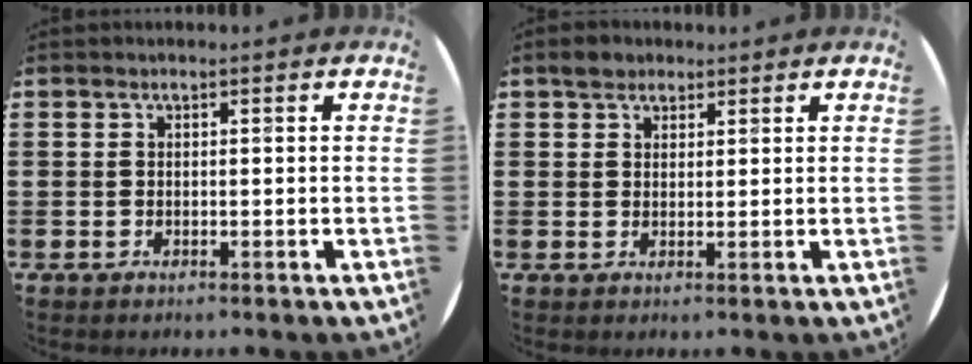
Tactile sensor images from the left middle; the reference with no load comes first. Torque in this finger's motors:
{"motor_torque": [0.52, -0.49, 0.02, 0.00]}